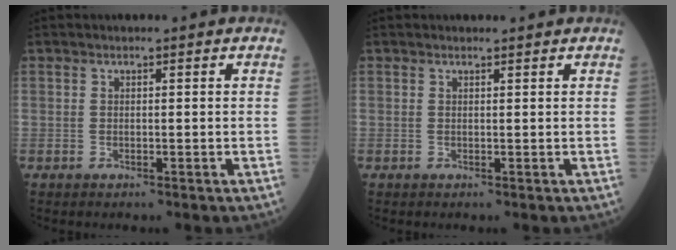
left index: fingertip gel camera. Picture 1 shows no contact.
{"total": 0.7, "force": [0.6, 0.1, -0.2], "torque": [-0.002, 0.000, 0.009]}